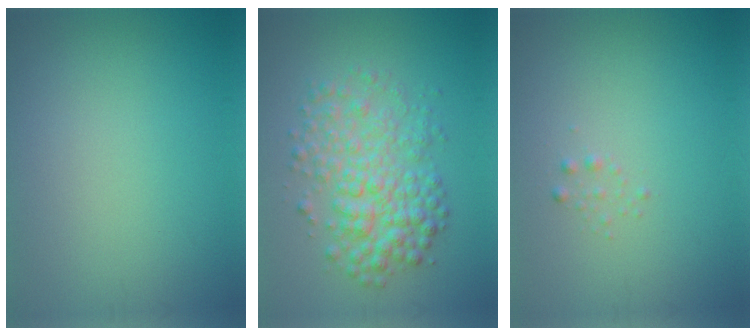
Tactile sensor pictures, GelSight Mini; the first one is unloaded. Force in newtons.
{"total": 5.4, "press": 5.4, "slide": 0.0}
{"total": 0.6, "press": 0.6, "slide": 0.1}